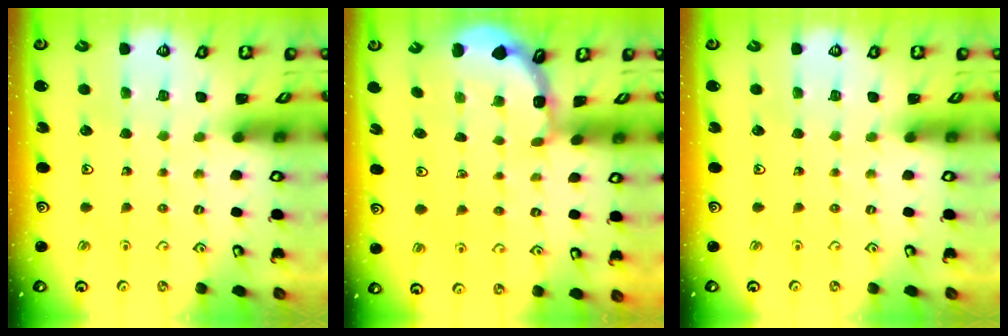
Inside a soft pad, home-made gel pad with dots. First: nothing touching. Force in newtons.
{"total": 1.8, "press": 1.8, "slide": 0.3}
{"total": 0.0}